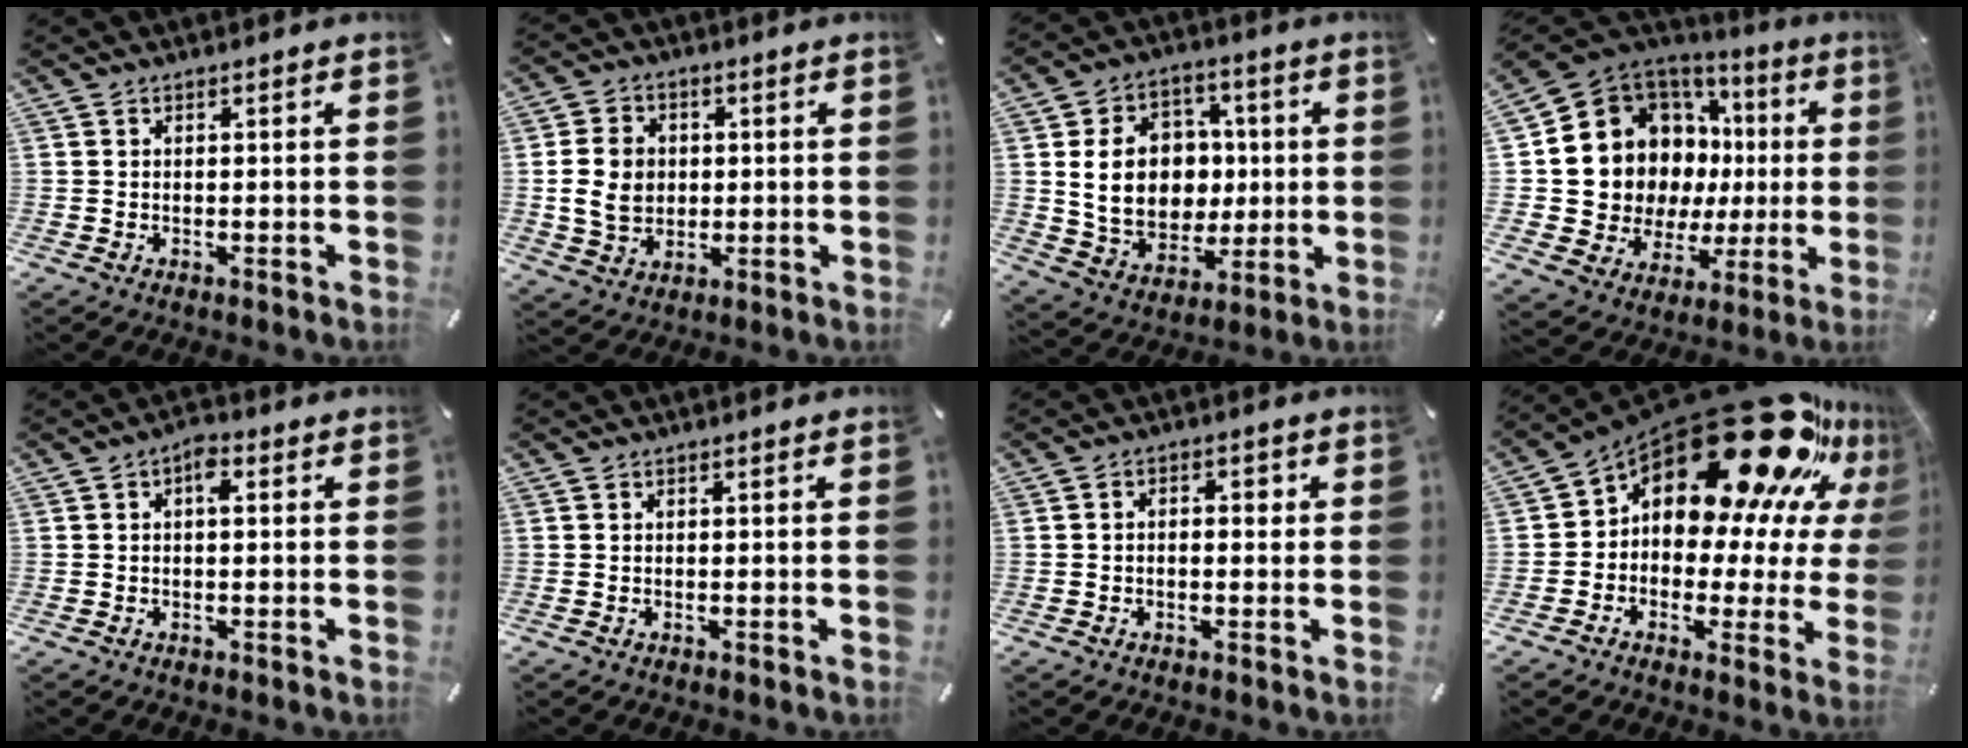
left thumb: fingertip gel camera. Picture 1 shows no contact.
{"total": 9.2, "force": [0.0, 8.0, 4.6], "torque": [-0.106, 0.010, 0.000]}
{"total": 15.6, "force": [1.4, 13.2, 8.2], "torque": [-0.155, 0.011, 0.038]}
{"total": 13.6, "force": [3.5, 11.9, 5.5], "torque": [-0.107, -0.062, 0.087]}
{"total": 3.1, "force": [0.6, 1.6, 2.7], "torque": [-0.041, 0.004, 0.005]}
{"total": 0.0}
{"total": 2.5, "force": [-0.8, 1.7, 1.7], "torque": [-0.033, 0.012, -0.018]}
{"total": 28.5, "force": [15.7, 13.8, 19.3], "torque": [-0.290, -0.124, 0.279]}